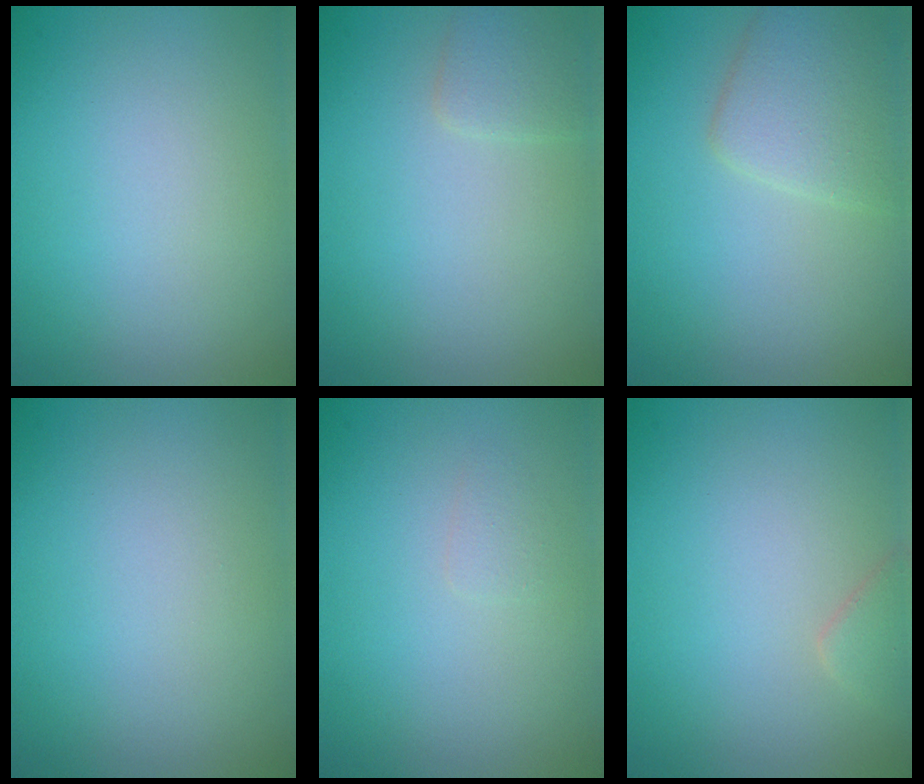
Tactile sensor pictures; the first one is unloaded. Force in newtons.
{"total": 1.5, "press": 1.5, "slide": 0.0}
{"total": 3.7, "press": 3.7, "slide": 0.2}
{"total": 0.0}
{"total": 0.7, "press": 0.7, "slide": 0.1}
{"total": 1.4, "press": 1.4, "slide": 0.1}